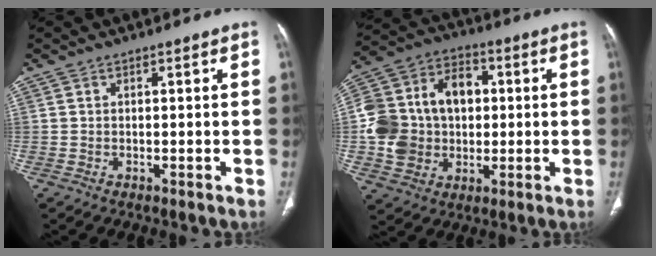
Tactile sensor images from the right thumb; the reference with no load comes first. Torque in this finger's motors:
{"motor_torque": [1.89, 1.82, 1.20, 0.25, 0.15]}